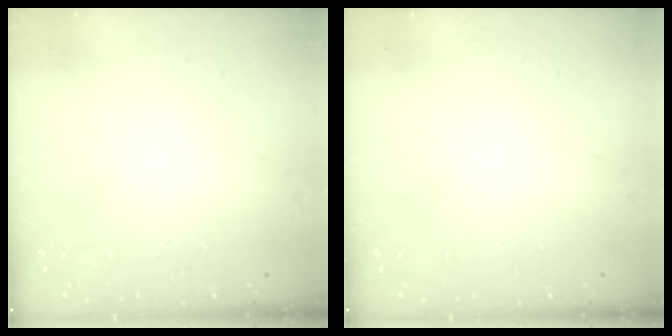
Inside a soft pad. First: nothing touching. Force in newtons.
{"total": 0.0}